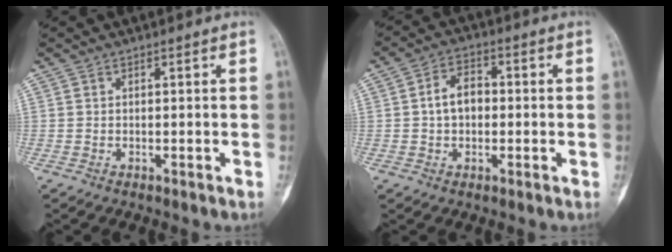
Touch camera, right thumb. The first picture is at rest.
{"total": 6.1, "force": [0.0, 4.2, 4.3], "torque": [-0.061, 0.018, -0.007]}